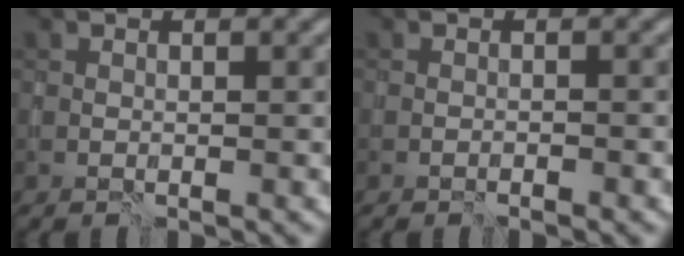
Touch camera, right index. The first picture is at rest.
{"total": 0.9, "force": [-0.8, 0.1, 0.4], "torque": [-0.009, -0.004, -0.015]}